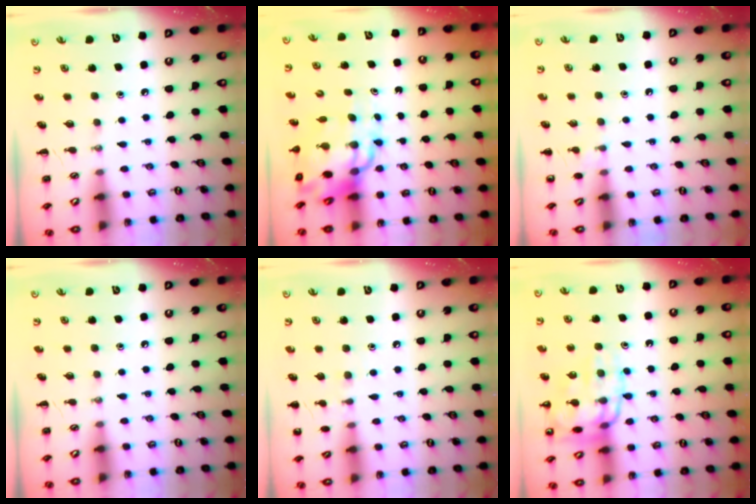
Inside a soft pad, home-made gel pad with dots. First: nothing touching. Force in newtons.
{"total": 13.3, "press": 12.9, "slide": 3.4}
{"total": 5.9, "press": 5.7, "slide": 1.6}
{"total": 0.0}
{"total": 4.8, "press": 4.5, "slide": 1.5}
{"total": 15.3, "press": 15.2, "slide": 1.4}